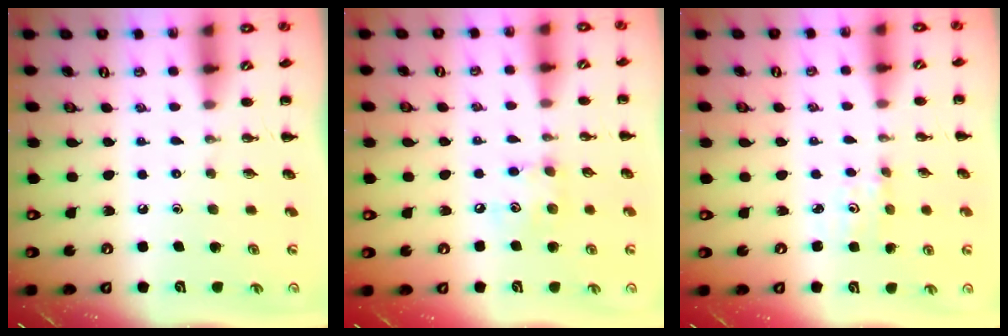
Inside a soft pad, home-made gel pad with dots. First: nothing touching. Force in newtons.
{"total": 5.5, "press": 5.5, "slide": 0.7}
{"total": 1.5, "press": 1.4, "slide": 0.5}